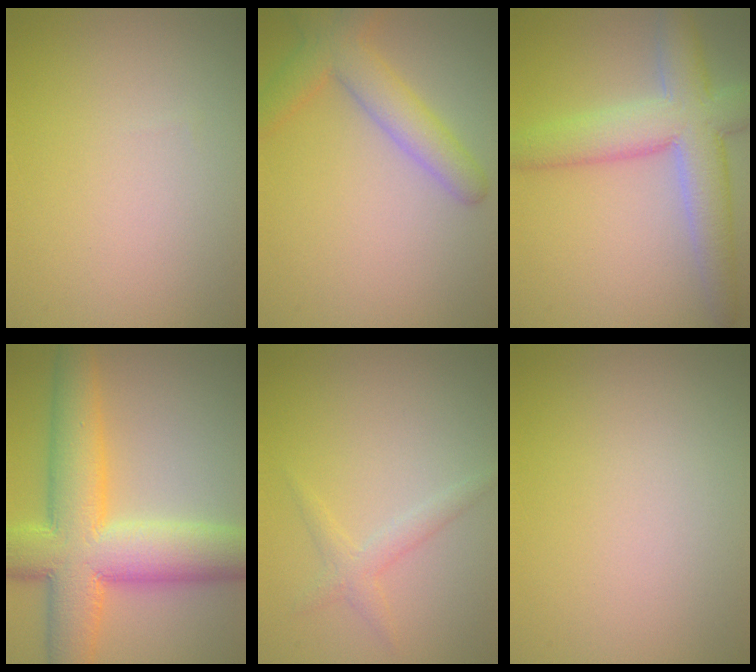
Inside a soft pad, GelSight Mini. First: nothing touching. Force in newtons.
{"total": 4.2, "press": 4.2, "slide": 0.2}
{"total": 7.3, "press": 7.3, "slide": 0.6}
{"total": 11.1, "press": 11.1, "slide": 0.2}
{"total": 1.6, "press": 1.6, "slide": 0.1}
{"total": 0.0}